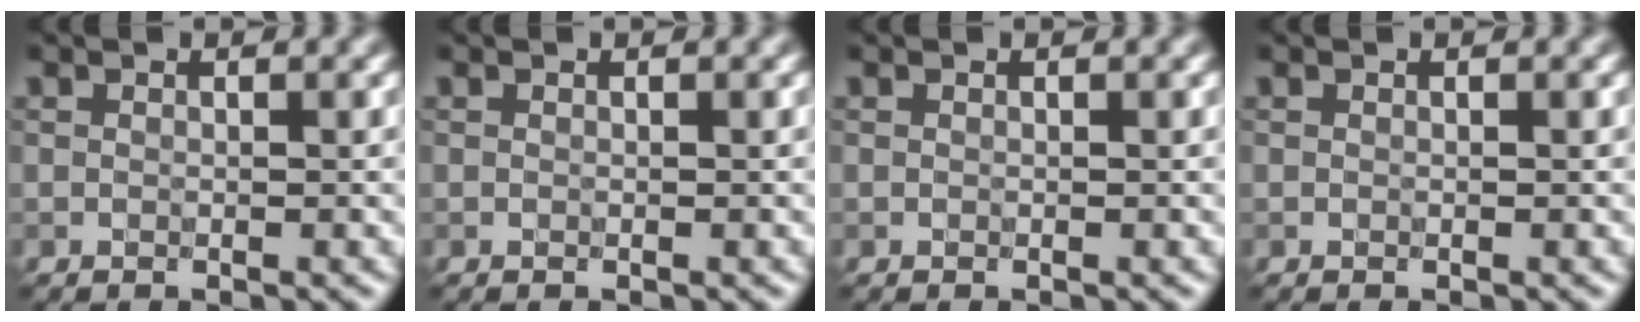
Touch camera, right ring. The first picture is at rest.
{"total": 0.0}
{"total": 0.0}
{"total": 0.0}